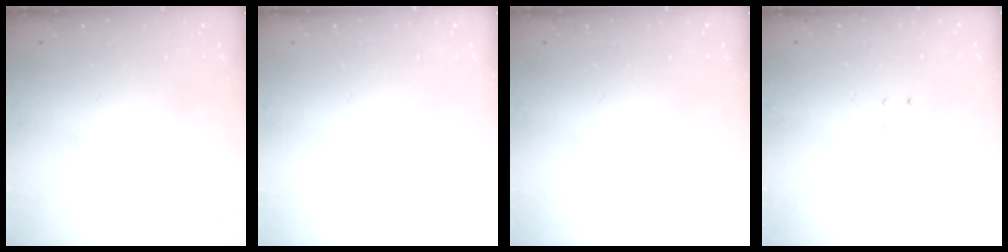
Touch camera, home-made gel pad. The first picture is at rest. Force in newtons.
{"total": 0.0}
{"total": 0.0}
{"total": 2.7, "press": 2.7, "slide": 0.2}